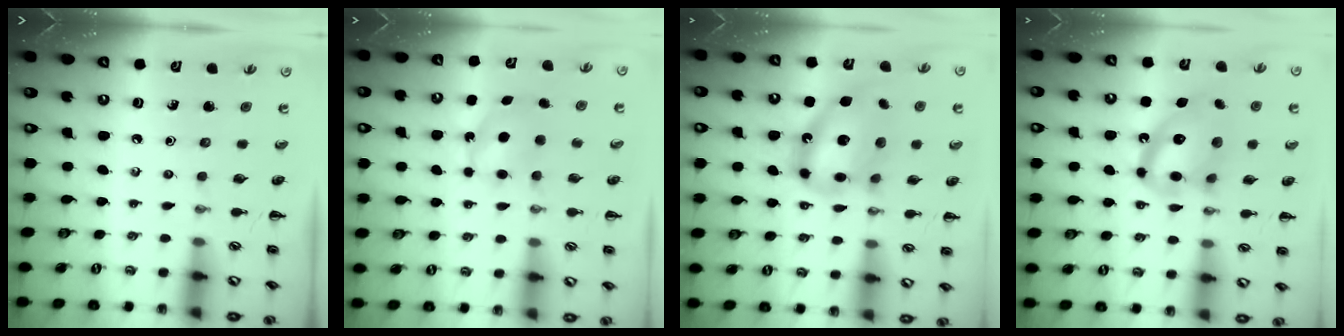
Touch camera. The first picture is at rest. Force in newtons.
{"total": 5.6, "press": 5.4, "slide": 1.5}
{"total": 15.3, "press": 14.8, "slide": 3.9}
{"total": 14.2, "press": 14.1, "slide": 2.1}